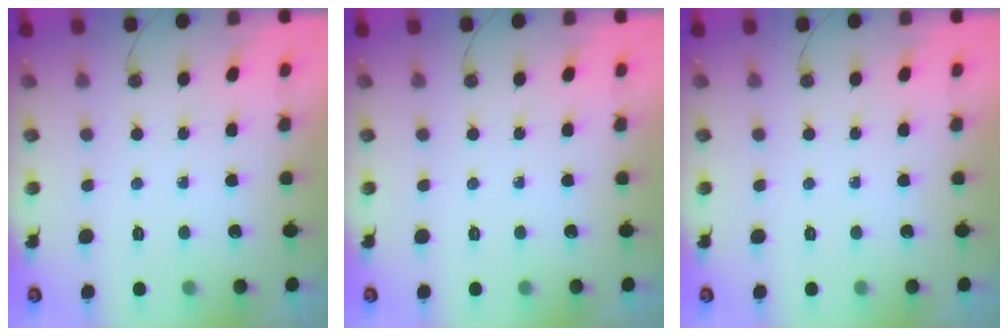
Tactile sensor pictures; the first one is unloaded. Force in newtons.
{"total": 0.0}
{"total": 0.0}